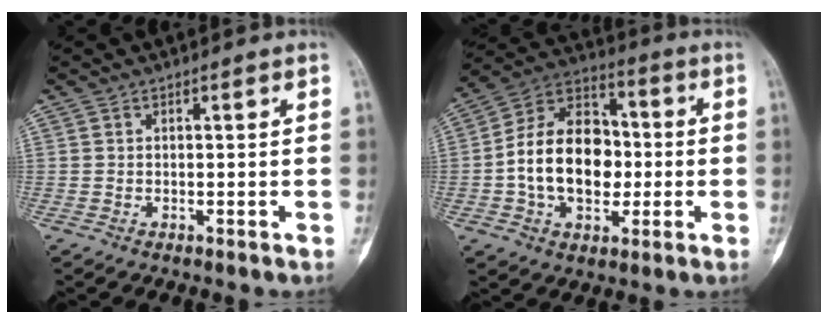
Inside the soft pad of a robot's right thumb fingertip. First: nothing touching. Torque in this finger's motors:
{"motor_torque": [0.37, 1.00, 0.54, 0.30, 0.16]}